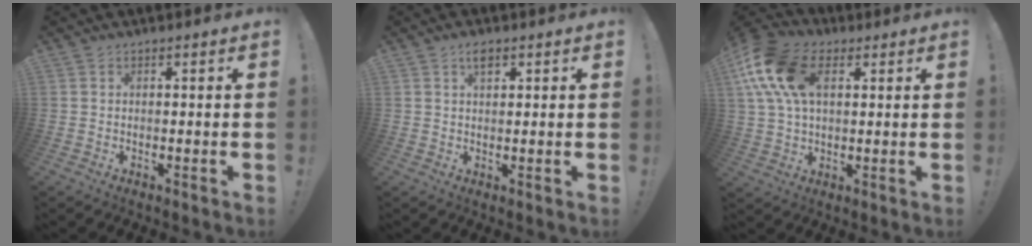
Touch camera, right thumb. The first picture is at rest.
{"total": 3.1, "force": [1.8, 1.4, 2.2], "torque": [-0.031, -0.003, 0.028]}
{"total": 17.8, "force": [6.0, 11.4, 12.2], "torque": [-0.235, -0.009, 0.109]}